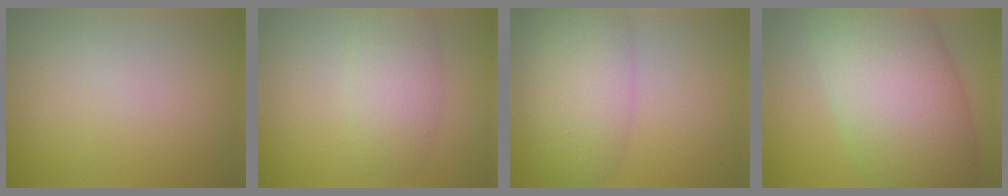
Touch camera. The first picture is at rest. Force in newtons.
{"total": 3.8, "press": 3.8, "slide": 0.1}
{"total": 6.7, "press": 6.7, "slide": 0.4}
{"total": 14.2, "press": 14.2, "slide": 0.9}